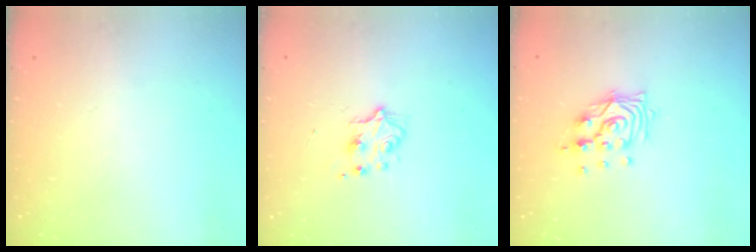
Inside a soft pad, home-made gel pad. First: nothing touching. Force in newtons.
{"total": 5.5, "press": 5.4, "slide": 0.7}
{"total": 11.1, "press": 11.1, "slide": 0.9}